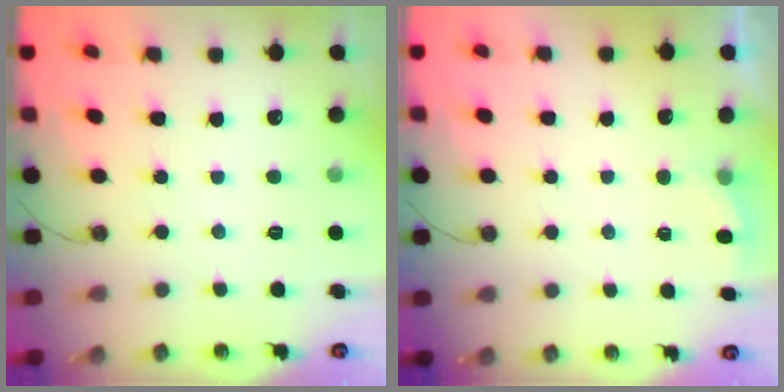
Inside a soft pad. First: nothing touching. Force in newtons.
{"total": 2.2, "press": 2.0, "slide": 1.0}